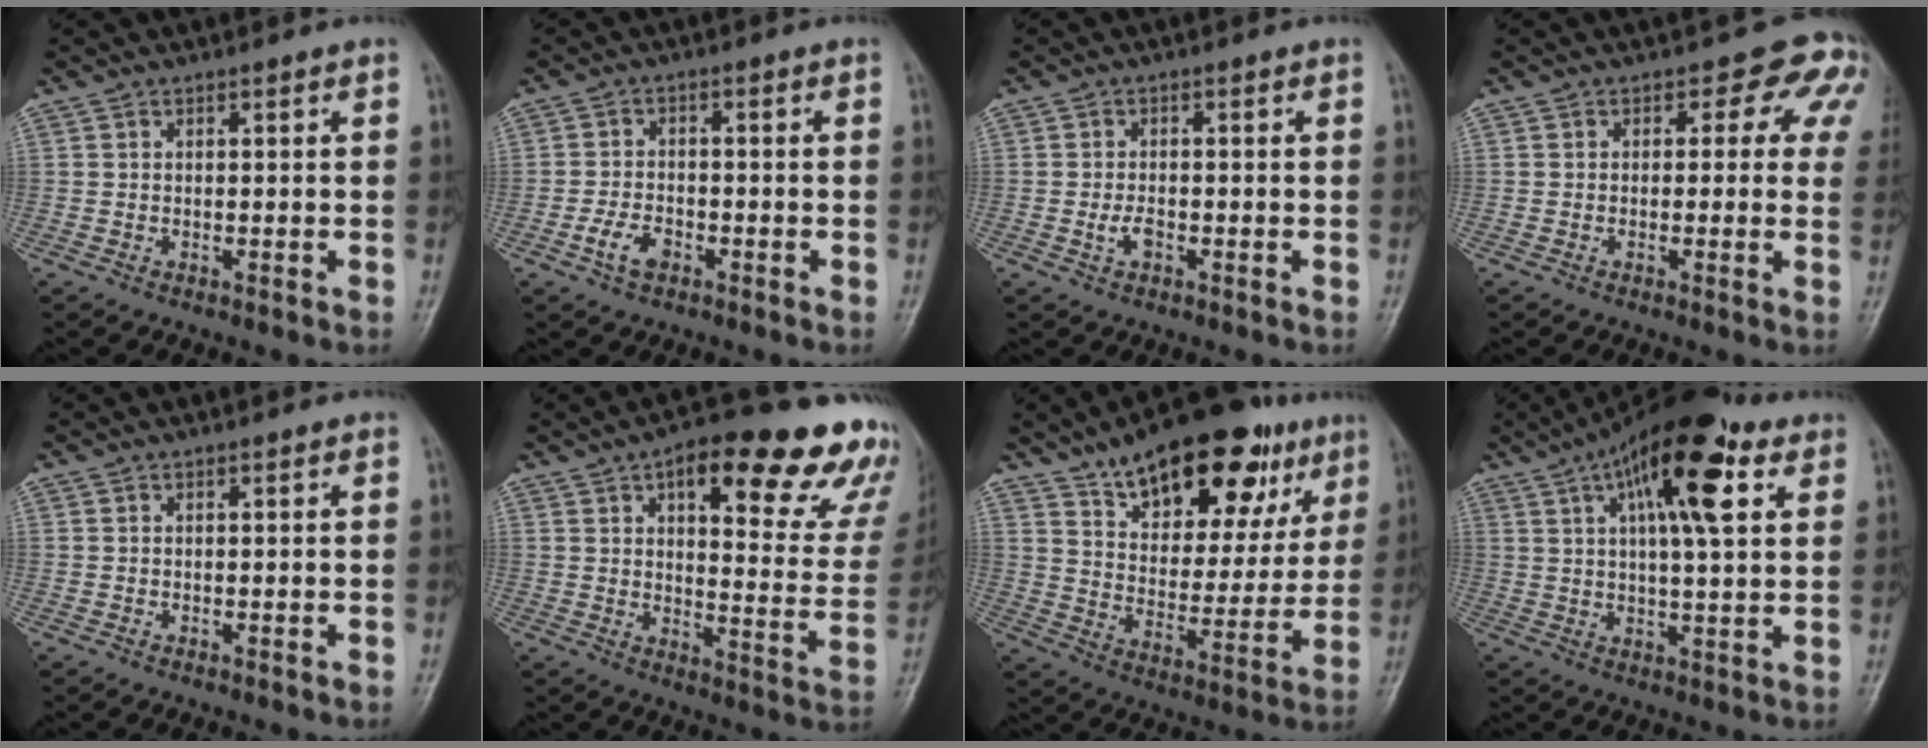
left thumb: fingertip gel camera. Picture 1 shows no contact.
{"total": 4.4, "force": [-2.3, 2.7, 2.5], "torque": [-0.042, 0.015, -0.046]}
{"total": 2.4, "force": [-1.0, 1.5, 1.6], "torque": [-0.028, 0.006, -0.019]}
{"total": 6.7, "force": [2.3, 4.7, 4.2], "torque": [0.005, 0.002, 0.006]}
{"total": 0.0}
{"total": 25.6, "force": [15.3, 8.9, 18.5], "torque": [-0.191, -0.045, 0.189]}
{"total": 24.9, "force": [15.0, 11.4, 16.3], "torque": [-0.194, -0.032, 0.231]}
{"total": 17.3, "force": [7.3, 5.9, 14.5], "torque": [-0.205, 0.002, 0.108]}